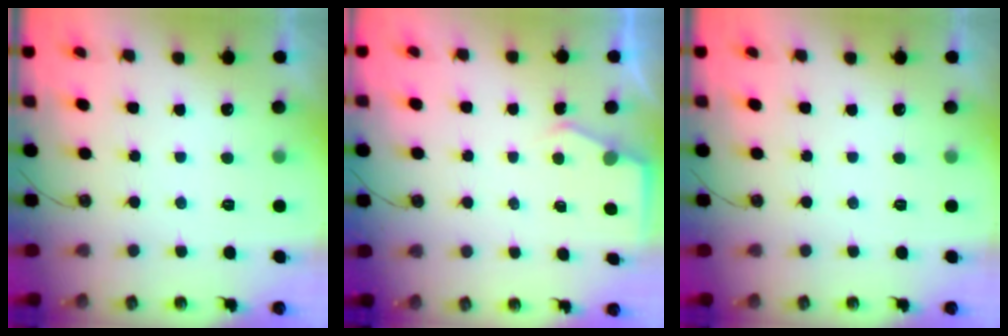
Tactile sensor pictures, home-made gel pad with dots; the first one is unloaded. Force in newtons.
{"total": 4.0, "press": 4.0, "slide": 0.4}
{"total": 0.0}